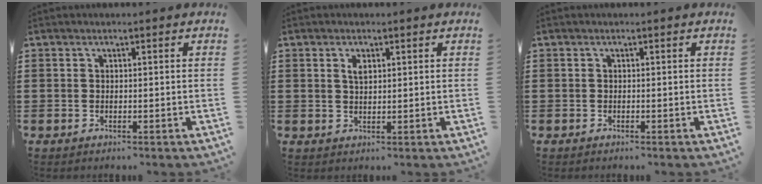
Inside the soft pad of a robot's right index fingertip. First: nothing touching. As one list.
[{"total": 1.9, "force": [0.8, 0.9, 1.4], "torque": [-0.032, 0.004, 0.014]}, {"total": 0.0}]